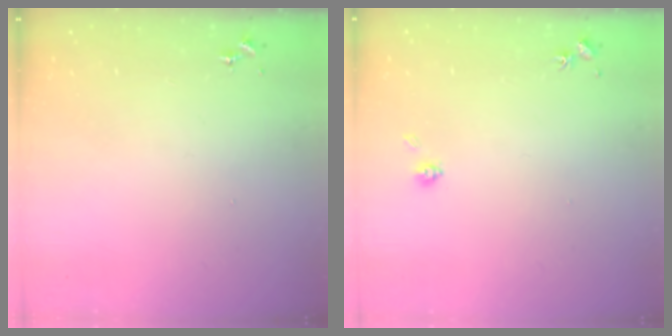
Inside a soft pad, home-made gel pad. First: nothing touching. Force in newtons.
{"total": 4.6, "press": 4.4, "slide": 1.2}